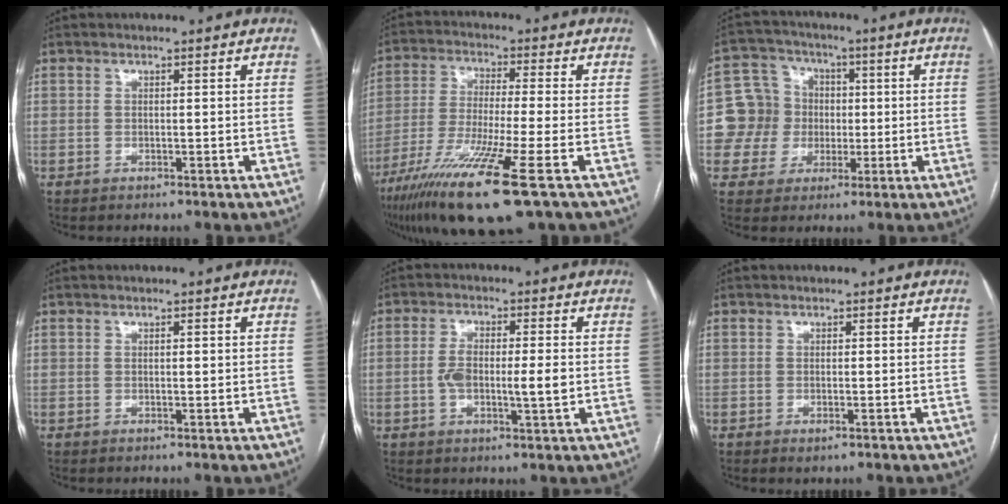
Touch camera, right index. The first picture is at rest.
{"total": 15.5, "force": [-8.6, -0.3, 12.9], "torque": [-0.261, -0.043, -0.157]}
{"total": 8.7, "force": [-0.4, 8.7, 0.9], "torque": [-0.022, 0.035, 0.000]}
{"total": 0.5, "force": [0.1, 0.2, 0.5], "torque": [-0.007, 0.001, 0.000]}
{"total": 6.1, "force": [-0.5, 2.3, 5.6], "torque": [-0.106, 0.009, -0.005]}
{"total": 1.1, "force": [-0.6, 0.3, 0.9], "torque": [-0.014, -0.003, -0.006]}